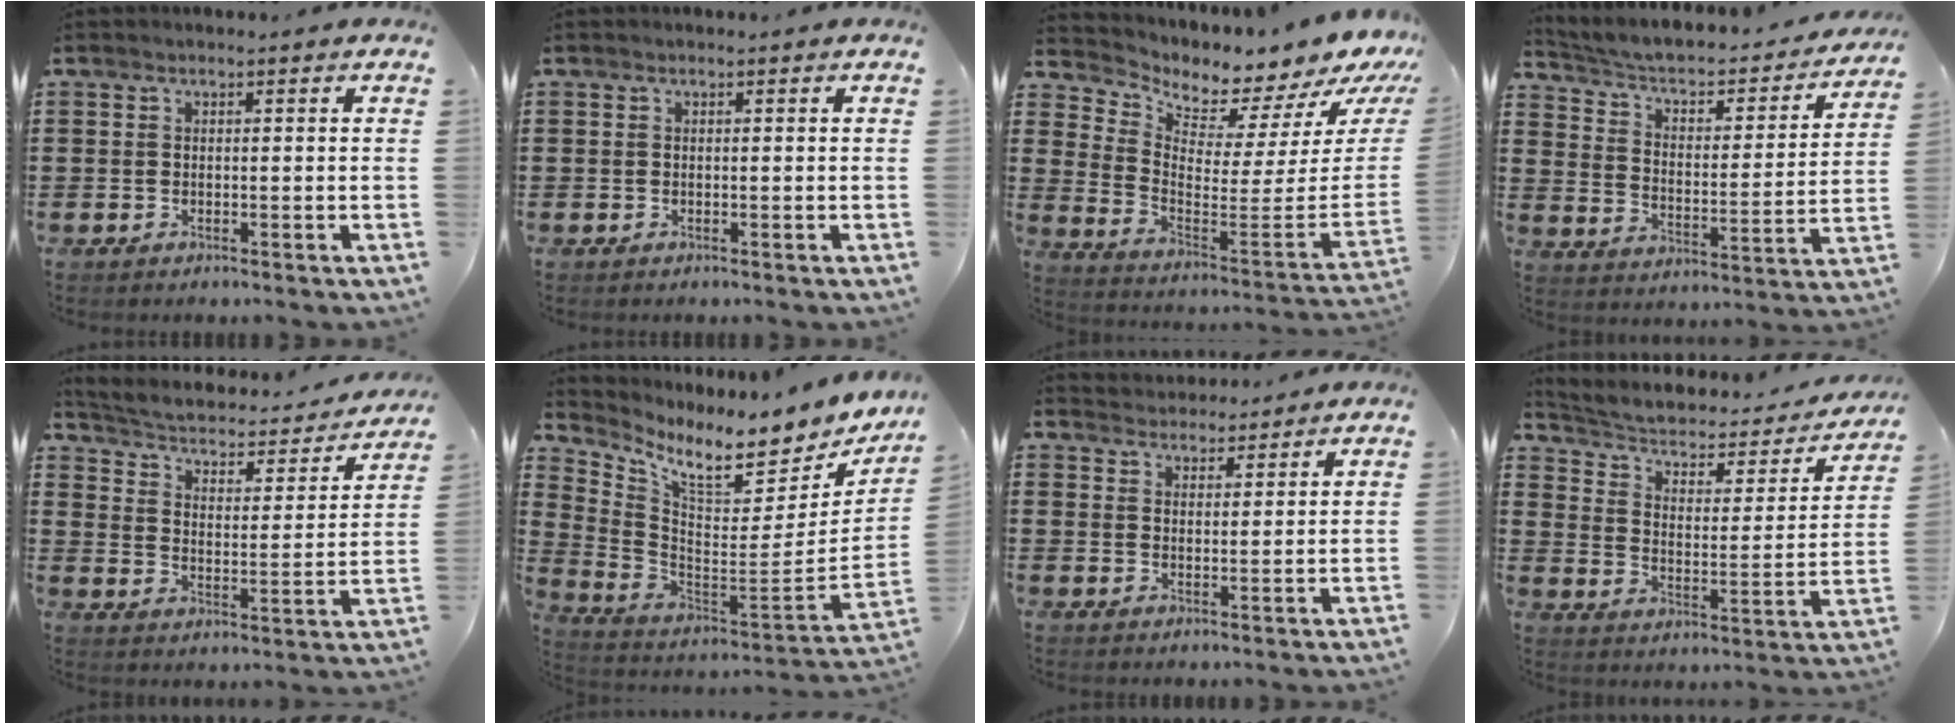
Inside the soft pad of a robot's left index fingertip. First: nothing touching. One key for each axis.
{"total": 0.0}
{"total": 3.5, "fx": 3.5, "fy": 0.3, "fz": -0.5, "tx": -0.006, "ty": -0.073, "tz": 0.050}
{"total": 3.6, "fx": 2.3, "fy": 1.7, "fz": 2.1, "tx": -0.055, "ty": -0.023, "tz": 0.029}
{"total": 2.3, "fx": 1.8, "fy": 0.9, "fz": 1.2, "tx": -0.039, "ty": -0.023, "tz": 0.019}
{"total": 7.7, "fx": 6.3, "fy": 1.0, "fz": 4.3, "tx": -0.093, "ty": -0.064, "tz": 0.100}
{"total": 3.2, "fx": 3.1, "fy": 0.6, "fz": -0.5, "tx": -0.001, "ty": -0.009, "tz": 0.059}
{"total": 3.6, "fx": 2.3, "fy": 1.9, "fz": 2.0, "tx": -0.053, "ty": -0.017, "tz": 0.030}